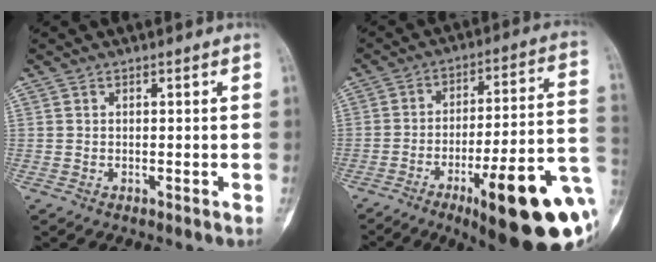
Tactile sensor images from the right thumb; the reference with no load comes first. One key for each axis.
{"total": 26.2, "fx": -9.7, "fy": 6.7, "fz": 23.4, "tx": -0.254, "ty": 0.039, "tz": -0.130}